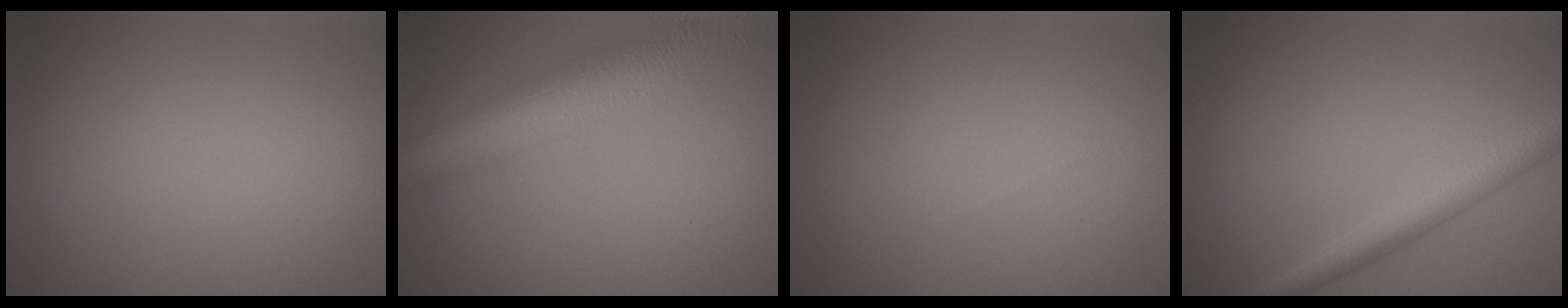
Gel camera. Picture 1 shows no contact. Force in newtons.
{"total": 9.3, "press": 9.3, "slide": 0.3}
{"total": 0.0}
{"total": 3.0, "press": 3.0, "slide": 0.2}